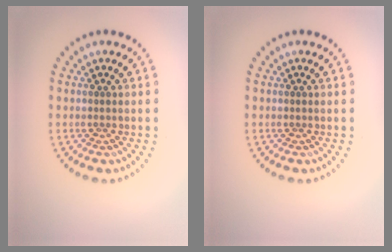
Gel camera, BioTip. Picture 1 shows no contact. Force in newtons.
{"total": 0.0}